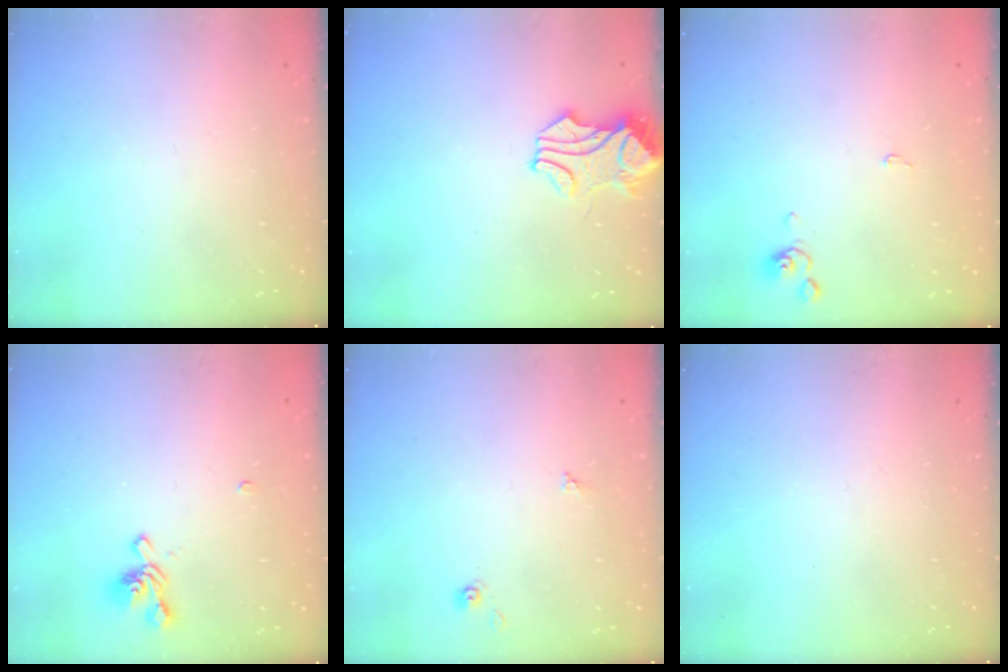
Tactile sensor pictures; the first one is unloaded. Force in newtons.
{"total": 1.8, "press": 1.7, "slide": 0.7}
{"total": 0.0}
{"total": 1.2, "press": 0.6, "slide": 1.0}
{"total": 2.2, "press": 2.1, "slide": 0.3}
{"total": 0.0}